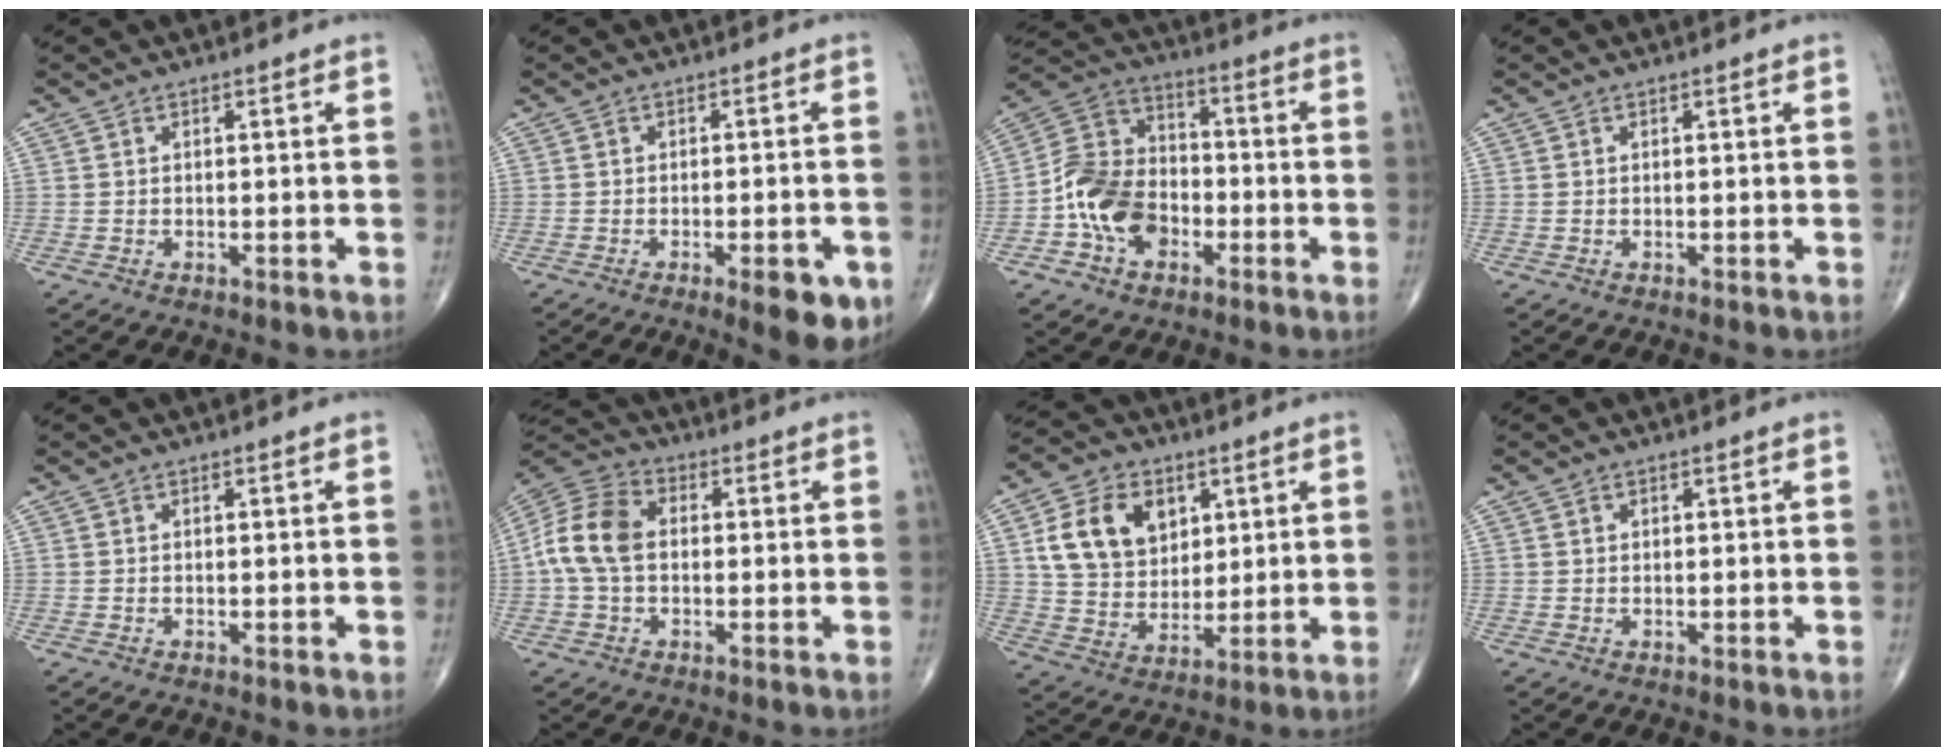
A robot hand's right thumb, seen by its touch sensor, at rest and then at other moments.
{"total": 7.7, "force": [-3.4, 2.5, 6.4], "torque": [-0.069, 0.003, -0.038]}
{"total": 13.2, "force": [-4.3, 9.7, 7.9], "torque": [-0.120, 0.039, -0.085]}
{"total": 0.0}
{"total": 0.0}
{"total": 10.8, "force": [0.1, 7.3, 7.9], "torque": [-0.162, 0.031, -0.006]}
{"total": 14.3, "force": [4.8, 10.7, 8.2], "torque": [-0.113, -0.013, 0.090]}
{"total": 0.6, "force": [0.2, 0.5, 0.1], "torque": [0.002, 0.000, 0.004]}